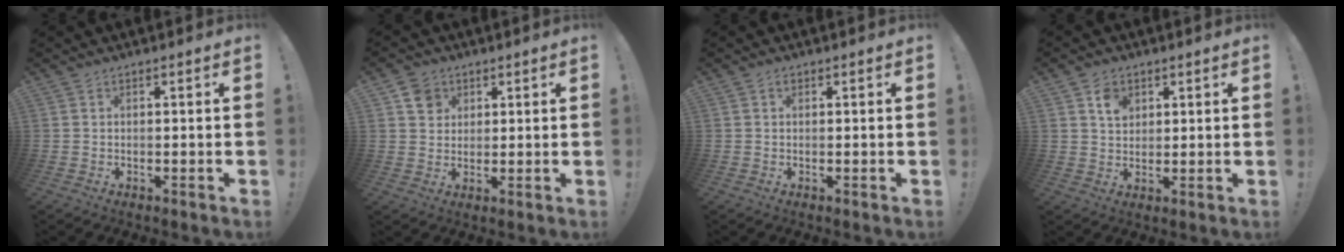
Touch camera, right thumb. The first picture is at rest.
{"total": 5.4, "force": [2.5, 4.7, 0.7], "torque": [0.004, -0.012, 0.048]}
{"total": 0.6, "force": [0.2, 0.5, 0.3], "torque": [-0.008, 0.003, 0.004]}
{"total": 4.8, "force": [2.4, 3.7, 1.9], "torque": [-0.022, -0.006, 0.042]}